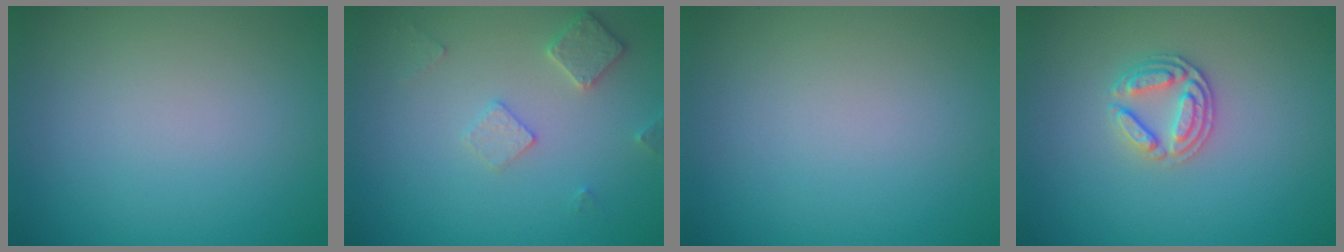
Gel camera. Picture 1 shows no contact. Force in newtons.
{"total": 2.5, "press": 2.4, "slide": 0.4}
{"total": 0.0}
{"total": 2.7, "press": 2.5, "slide": 0.8}